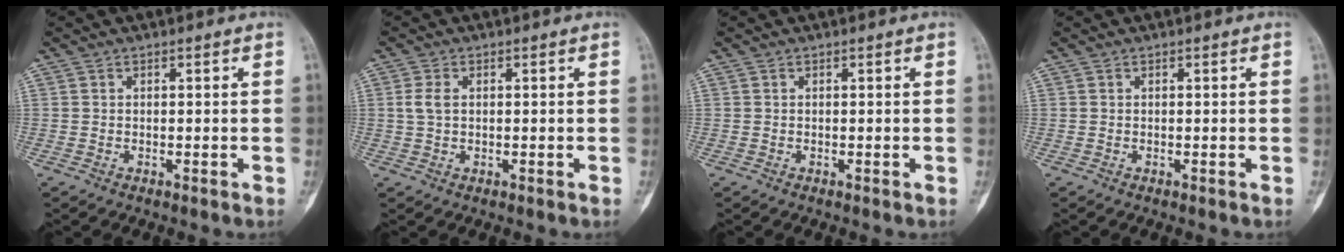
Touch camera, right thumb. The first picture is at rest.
{"total": 2.8, "force": [0.5, 1.7, 2.1], "torque": [-0.051, 0.004, 0.012]}
{"total": 0.0}
{"total": 0.0}